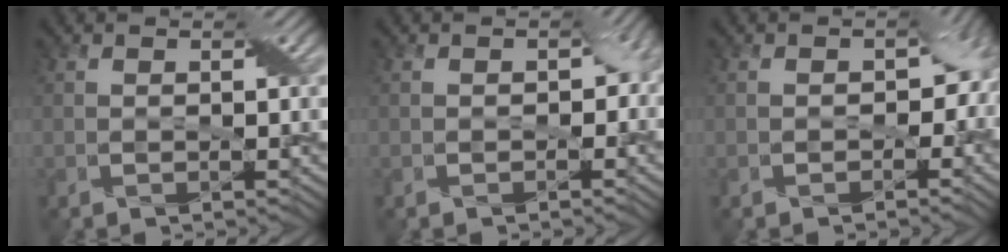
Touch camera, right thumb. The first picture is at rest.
{"total": 2.7, "force": [-0.5, 2.1, 1.6], "torque": [-0.013, -0.011, -0.008]}
{"total": 4.8, "force": [-0.9, 3.9, 2.6], "torque": [-0.011, -0.005, -0.010]}